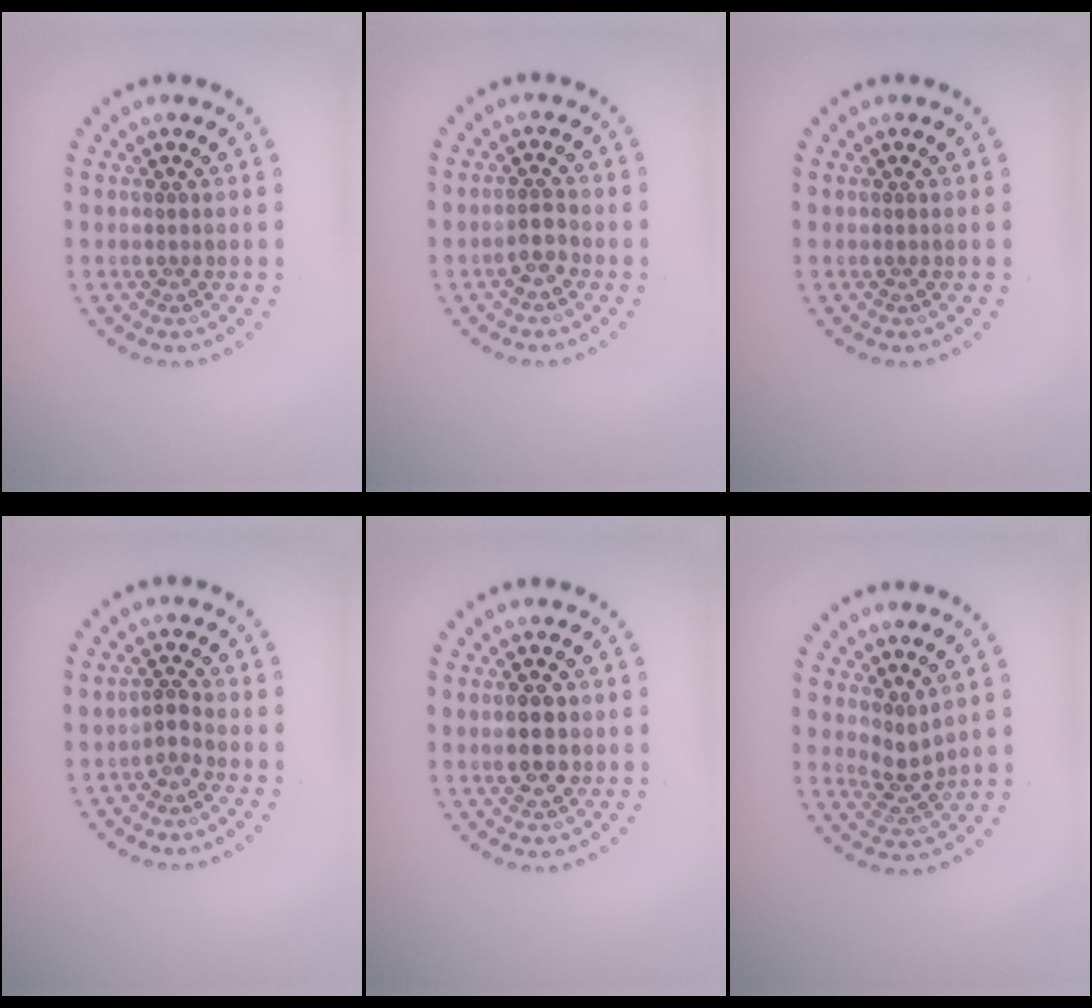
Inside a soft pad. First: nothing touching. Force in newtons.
{"total": 1.6, "press": 1.4, "slide": 0.9}
{"total": 0.0}
{"total": 1.4, "press": 1.0, "slide": 1.0}
{"total": 3.0, "press": 3.0, "slide": 0.1}
{"total": 2.1, "press": 1.5, "slide": 1.5}